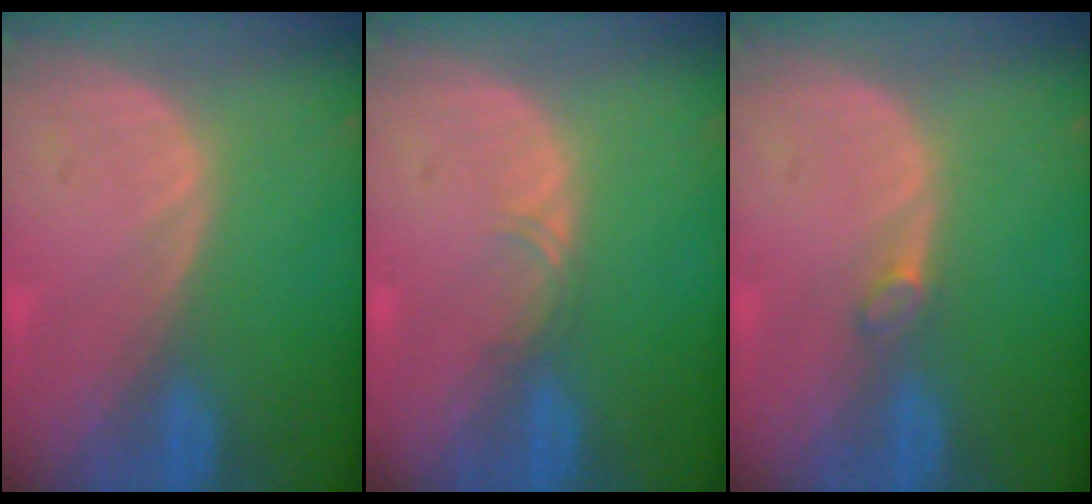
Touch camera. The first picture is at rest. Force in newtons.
{"total": 1.1, "press": 1.1, "slide": 0.1}
{"total": 1.2, "press": 1.1, "slide": 0.2}